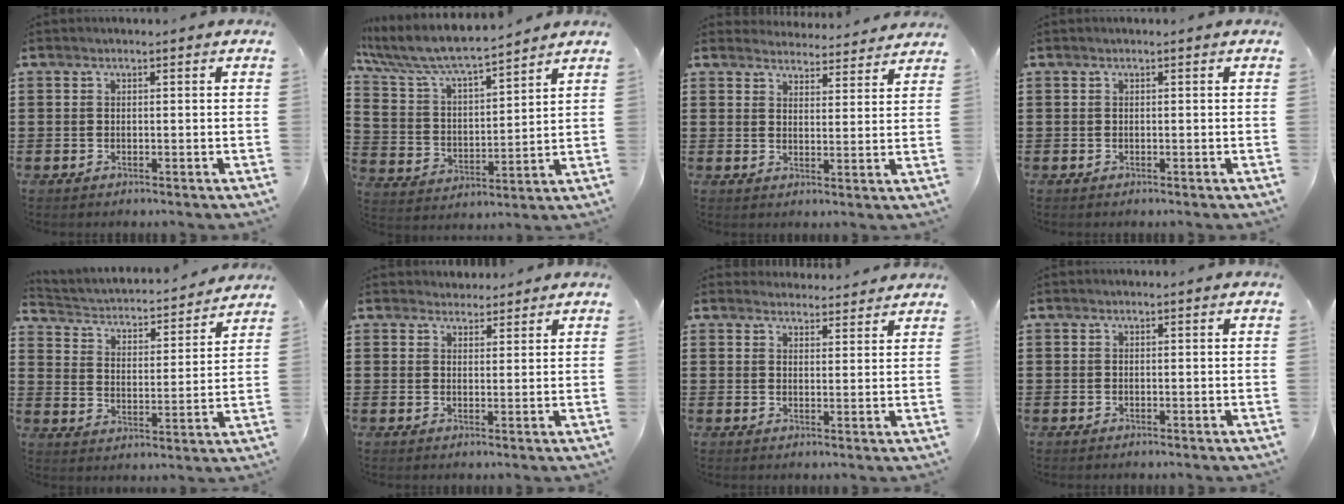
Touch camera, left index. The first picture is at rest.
{"total": 7.8, "force": [7.1, 1.3, 3.0], "torque": [-0.090, -0.039, 0.122]}
{"total": 4.2, "force": [4.1, 0.3, 0.1], "torque": [-0.009, -0.024, 0.074]}
{"total": 0.0}
{"total": 2.4, "force": [2.1, 0.9, 0.5], "torque": [-0.029, -0.025, 0.025]}
{"total": 2.3, "force": [2.1, 1.0, -0.2], "torque": [-0.004, 0.004, 0.040]}
{"total": 2.8, "force": [2.7, 0.4, 0.0], "torque": [0.001, -0.011, 0.051]}
{"total": 0.0}